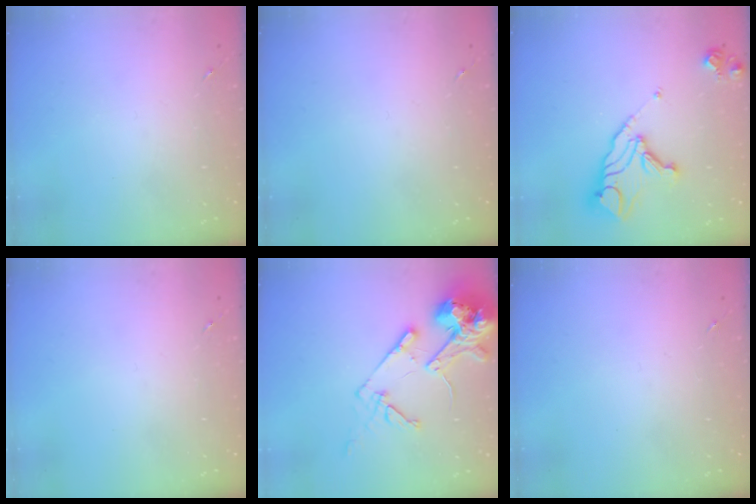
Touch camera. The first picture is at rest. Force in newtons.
{"total": 0.0}
{"total": 14.9, "press": 14.8, "slide": 1.5}
{"total": 0.0}
{"total": 16.6, "press": 16.5, "slide": 2.3}
{"total": 0.0}